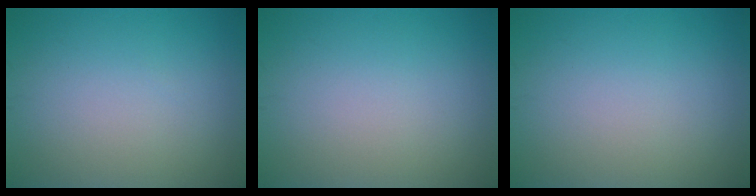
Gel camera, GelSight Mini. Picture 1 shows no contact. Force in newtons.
{"total": 0.0}
{"total": 0.0}